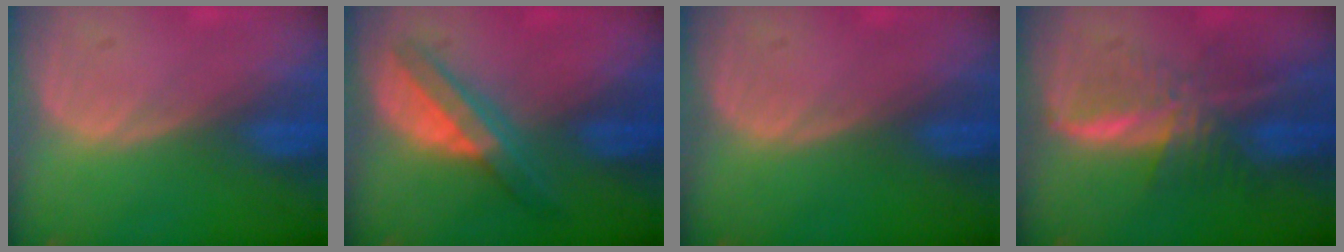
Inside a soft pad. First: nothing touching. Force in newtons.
{"total": 6.6, "press": 5.7, "slide": 3.4}
{"total": 0.0}
{"total": 7.9, "press": 6.6, "slide": 4.2}